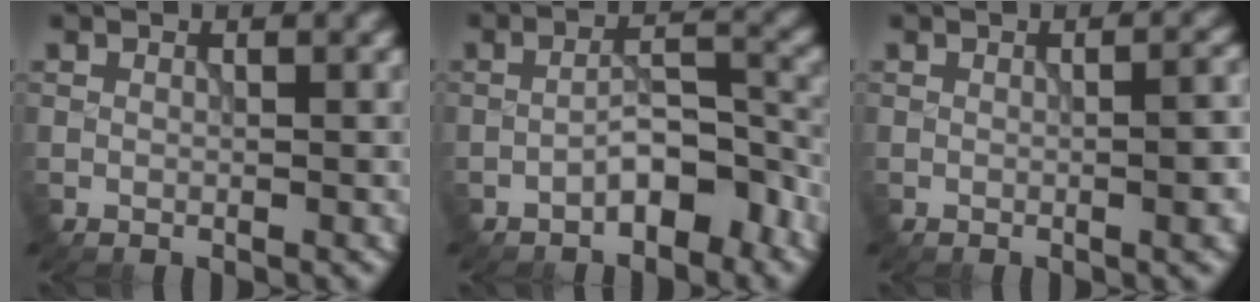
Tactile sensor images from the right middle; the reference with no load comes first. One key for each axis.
{"total": 4.0, "fx": -2.5, "fy": 1.3, "fz": 2.8, "tx": -0.042, "ty": 0.016, "tz": -0.045}
{"total": 3.8, "fx": -0.3, "fy": 1.2, "fz": 3.6, "tx": -0.036, "ty": 0.004, "tz": 0.003}